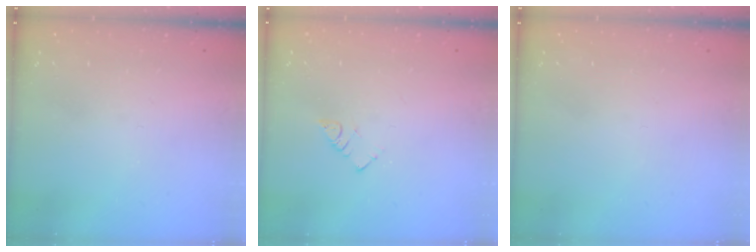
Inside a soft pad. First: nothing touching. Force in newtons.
{"total": 2.5, "press": 2.5, "slide": 0.1}
{"total": 1.5, "press": 1.5, "slide": 0.1}